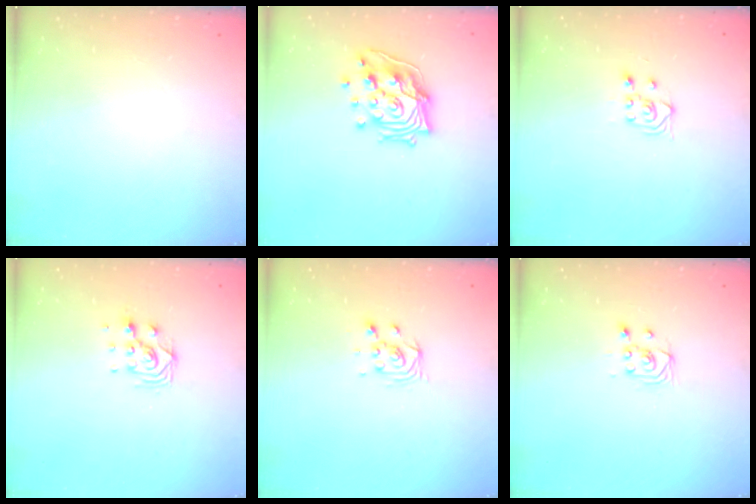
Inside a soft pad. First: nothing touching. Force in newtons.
{"total": 15.3, "press": 15.1, "slide": 2.7}
{"total": 3.2, "press": 2.9, "slide": 1.4}
{"total": 7.6, "press": 7.5, "slide": 0.5}
{"total": 4.0, "press": 4.0, "slide": 0.2}
{"total": 2.9, "press": 2.6, "slide": 1.3}